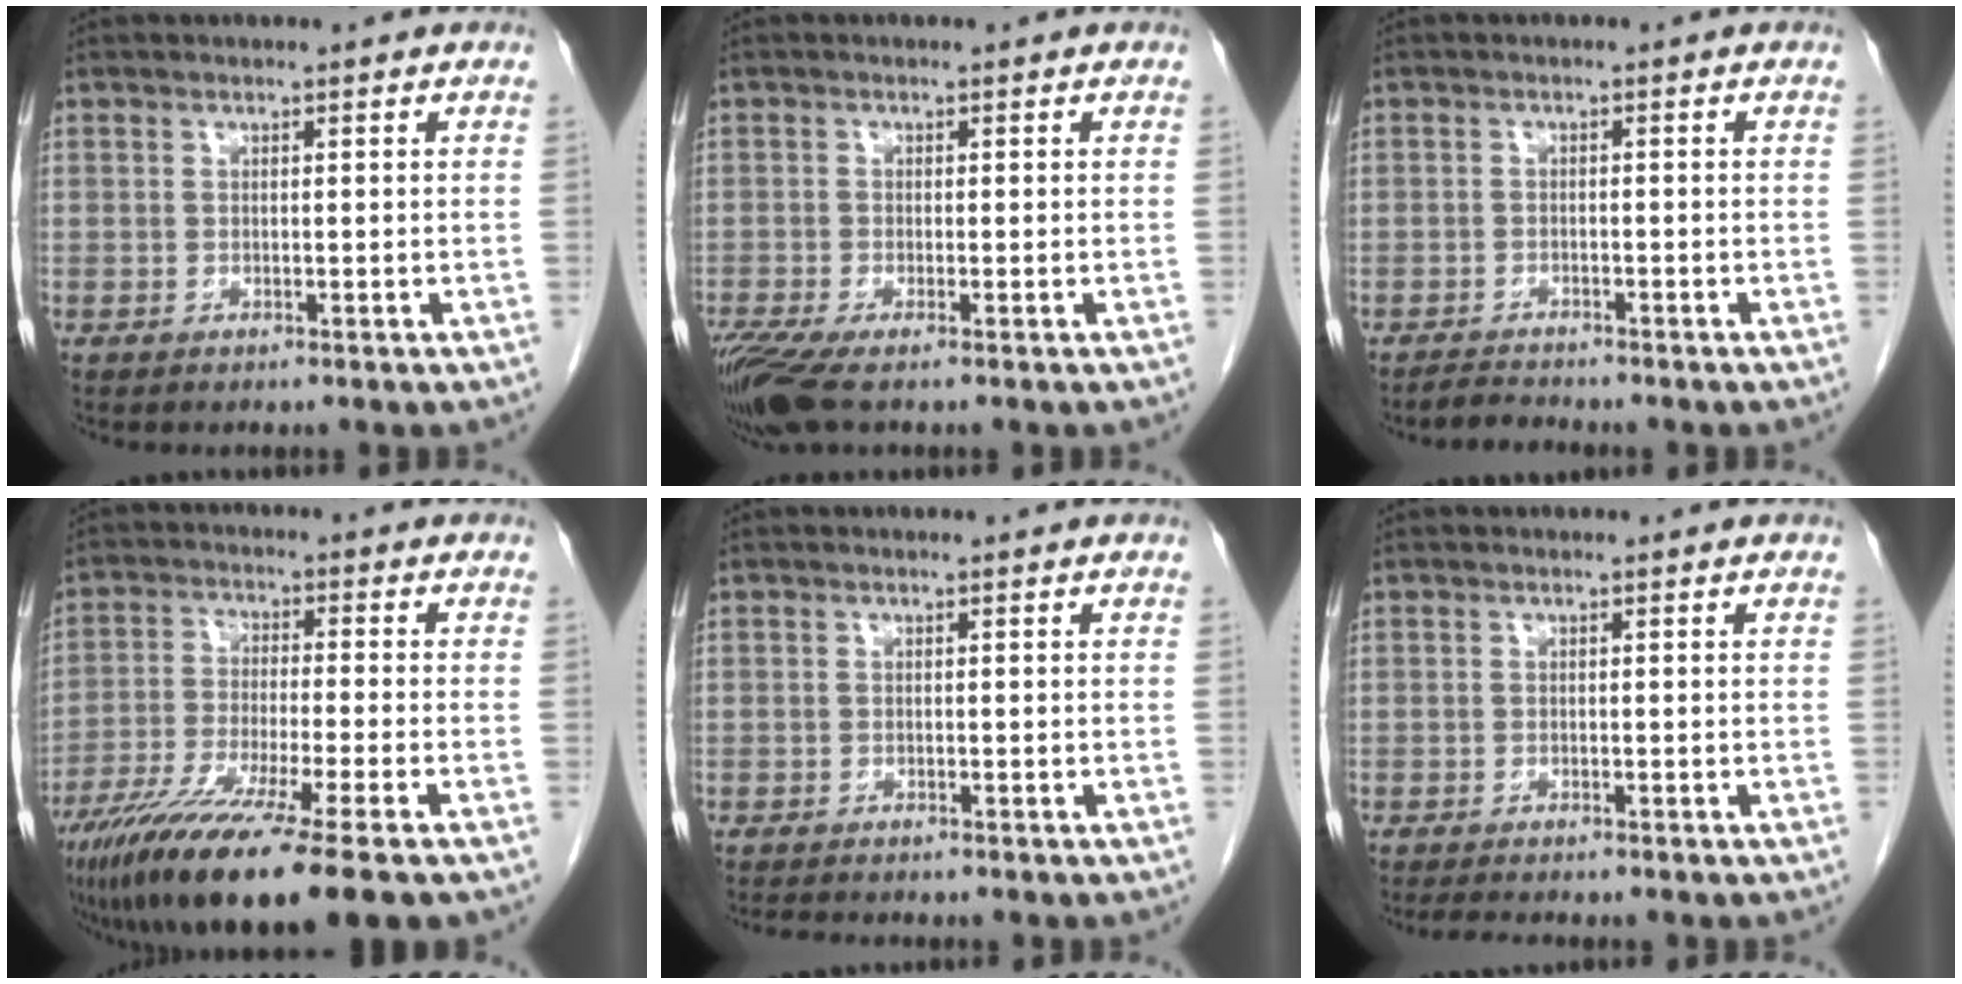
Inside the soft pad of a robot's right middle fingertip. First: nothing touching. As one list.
[{"total": 5.1, "force": [-3.4, 0.9, 3.7], "torque": [-0.073, -0.015, -0.064]}, {"total": 1.8, "force": [-1.8, 0.1, 0.0], "torque": [-0.005, -0.009, -0.030]}, {"total": 15.4, "force": [-10.6, -0.2, 11.2], "torque": [-0.204, -0.047, -0.180]}, {"total": 3.0, "force": [-2.7, 0.6, 1.2], "torque": [-0.019, -0.007, -0.038]}, {"total": 3.2, "force": [-2.8, 0.5, 1.4], "torque": [-0.022, -0.008, -0.041]}]